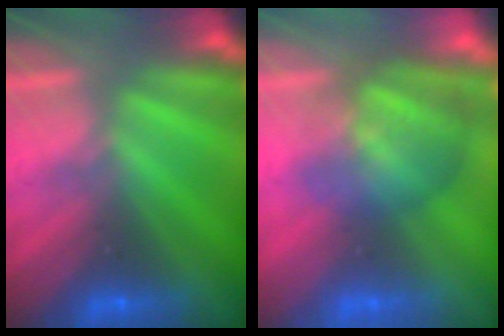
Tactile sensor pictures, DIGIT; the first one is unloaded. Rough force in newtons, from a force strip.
{"total": 2.9}